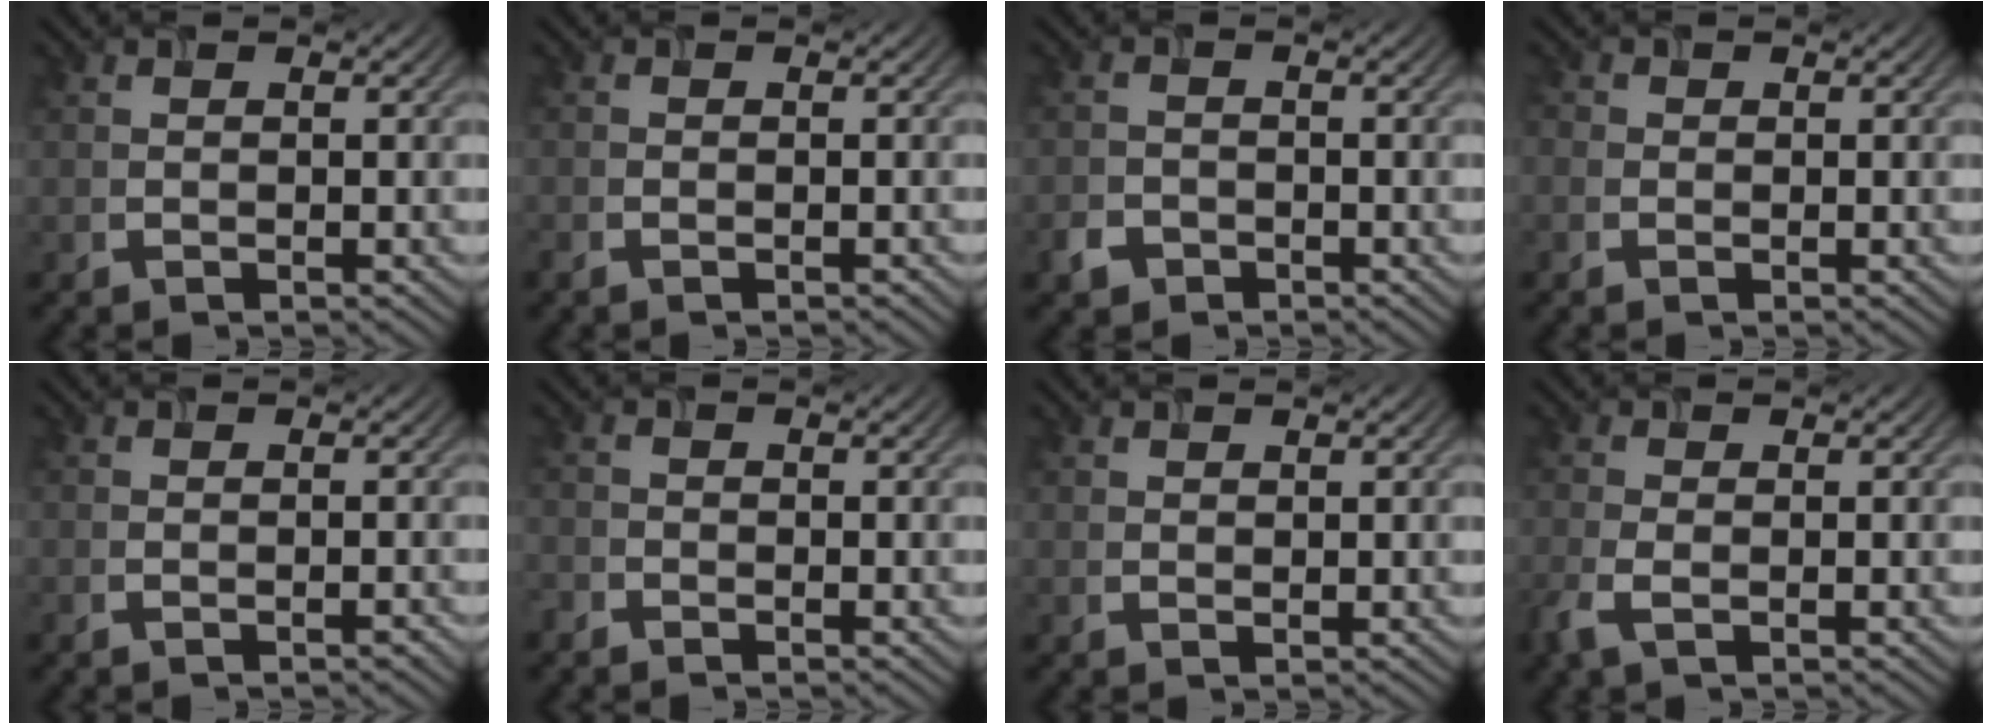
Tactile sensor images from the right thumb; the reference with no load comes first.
{"total": 1.1, "force": [-0.9, 0.4, 0.5], "torque": [-0.014, -0.006, -0.017]}
{"total": 2.2, "force": [-1.5, 1.5, 0.7], "torque": [-0.017, -0.004, -0.032]}
{"total": 1.1, "force": [-0.2, 1.0, 0.4], "torque": [-0.007, -0.001, -0.008]}
{"total": 0.7, "force": [-0.6, 0.0, 0.4], "torque": [-0.007, -0.002, -0.009]}
{"total": 1.3, "force": [-1.1, 0.7, 0.2], "torque": [-0.007, -0.004, -0.030]}
{"total": 0.9, "force": [0.7, 0.4, 0.3], "torque": [-0.008, -0.002, 0.016]}
{"total": 2.6, "force": [-1.1, 1.3, 2.1], "torque": [-0.059, -0.006, -0.025]}